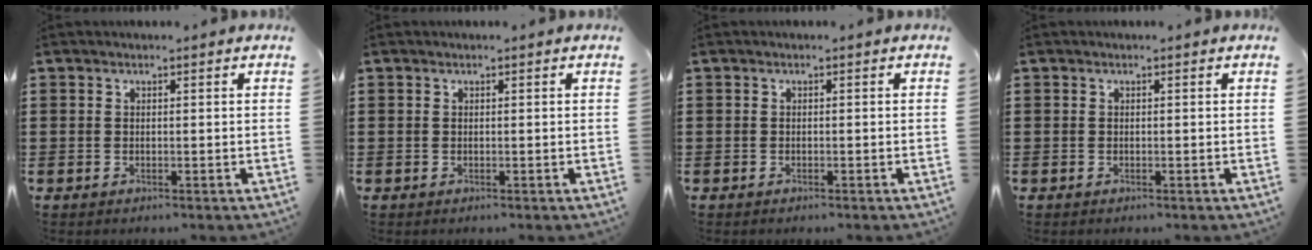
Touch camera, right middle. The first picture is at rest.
{"total": 0.0}
{"total": 0.0}
{"total": 0.0}